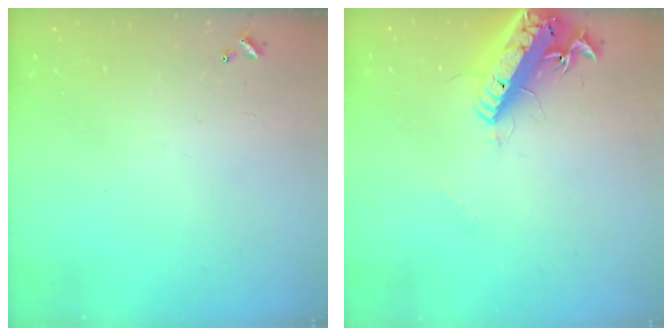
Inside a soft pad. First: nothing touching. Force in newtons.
{"total": 18.1, "press": 17.7, "slide": 3.6}